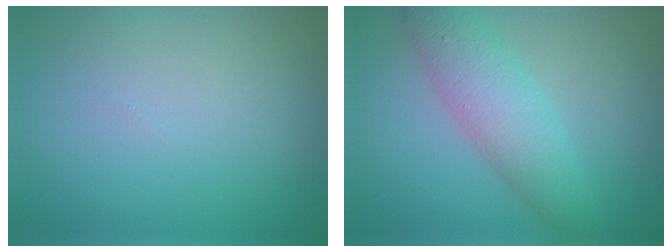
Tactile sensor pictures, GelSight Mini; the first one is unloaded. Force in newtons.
{"total": 4.8, "press": 4.8, "slide": 0.1}